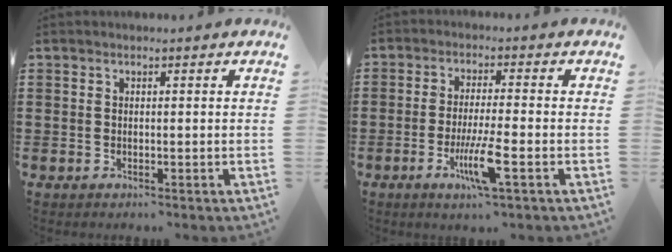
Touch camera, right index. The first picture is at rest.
{"total": 6.8, "force": [-2.8, 0.5, 6.1], "torque": [-0.118, -0.015, -0.051]}